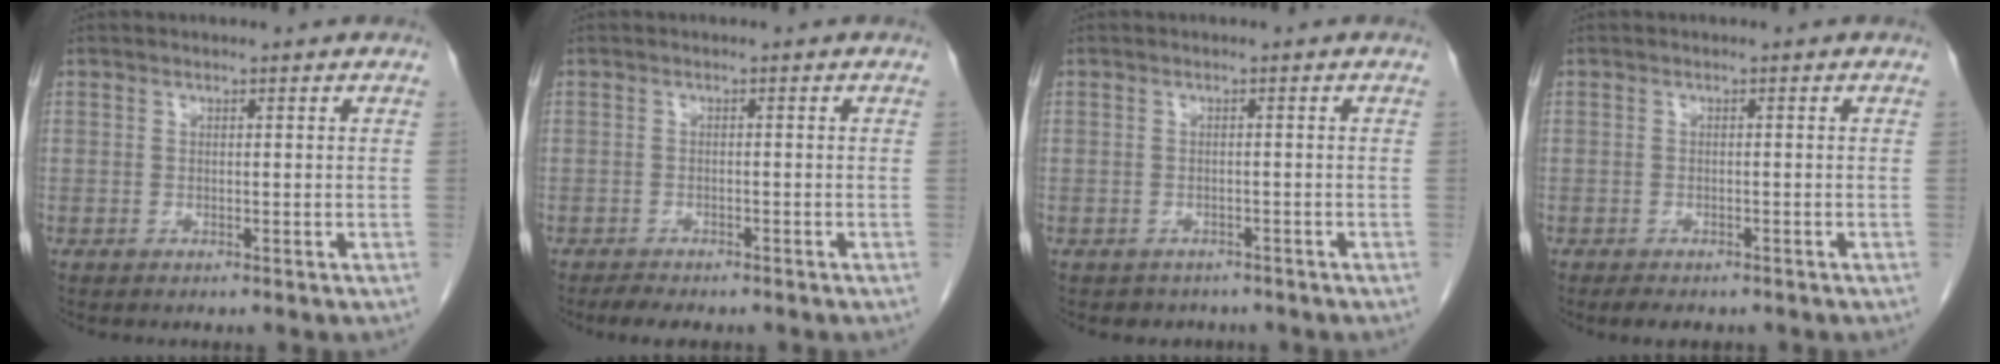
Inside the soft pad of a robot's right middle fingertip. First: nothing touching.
{"total": 3.0, "force": [-2.5, 0.7, 1.4], "torque": [-0.030, -0.009, -0.035]}
{"total": 3.3, "force": [-2.7, 1.7, 0.4], "torque": [-0.019, 0.001, -0.034]}
{"total": 3.8, "force": [-3.0, 1.4, 1.8], "torque": [-0.027, -0.008, -0.037]}